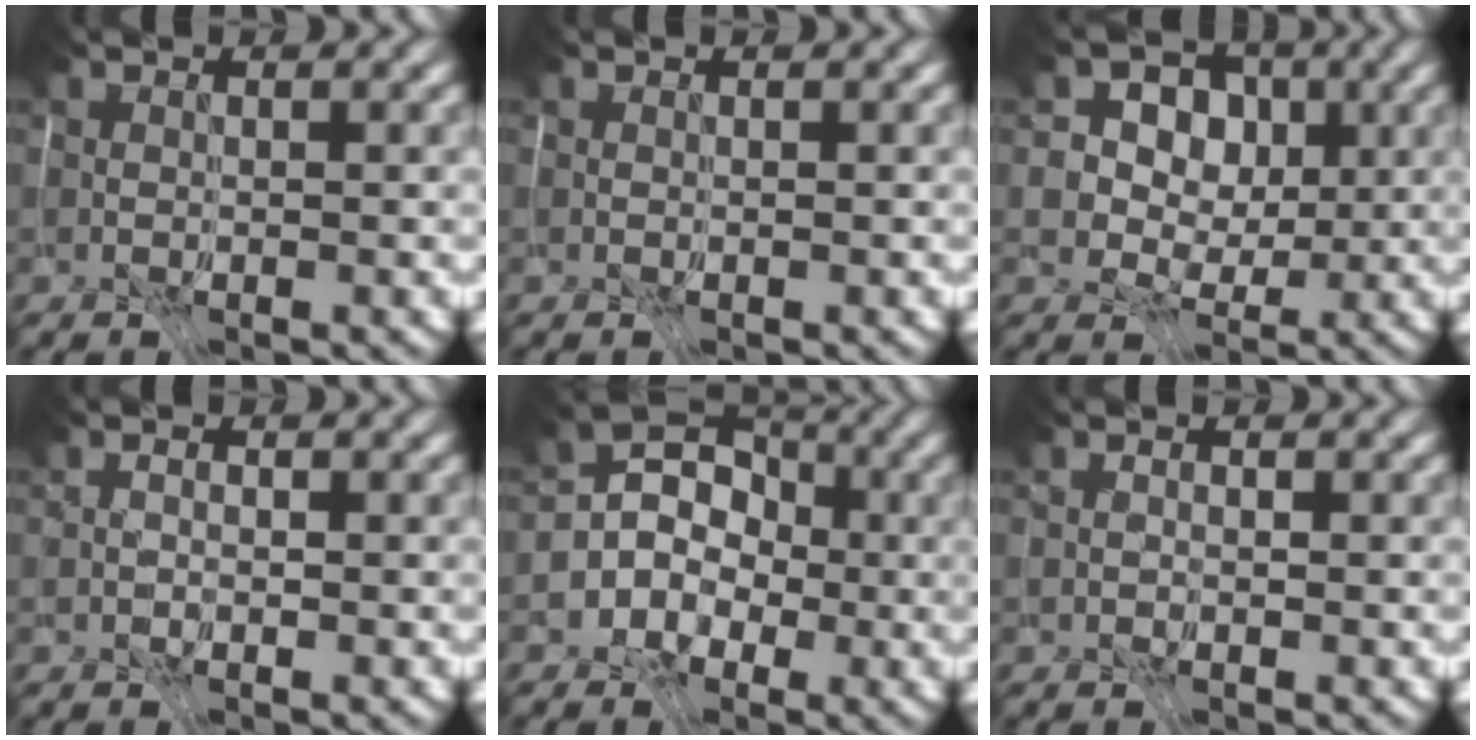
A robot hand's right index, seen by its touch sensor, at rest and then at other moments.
{"total": 0.0}
{"total": 10.4, "force": [5.0, 7.0, 5.9], "torque": [-0.098, 0.030, 0.078]}
{"total": 2.3, "force": [0.7, 2.0, 1.0], "torque": [-0.006, 0.002, -0.008]}
{"total": 5.1, "force": [-3.7, 3.5, -0.3], "torque": [0.039, 0.017, -0.087]}
{"total": 1.7, "force": [0.7, 1.3, 0.9], "torque": [-0.001, 0.006, -0.002]}